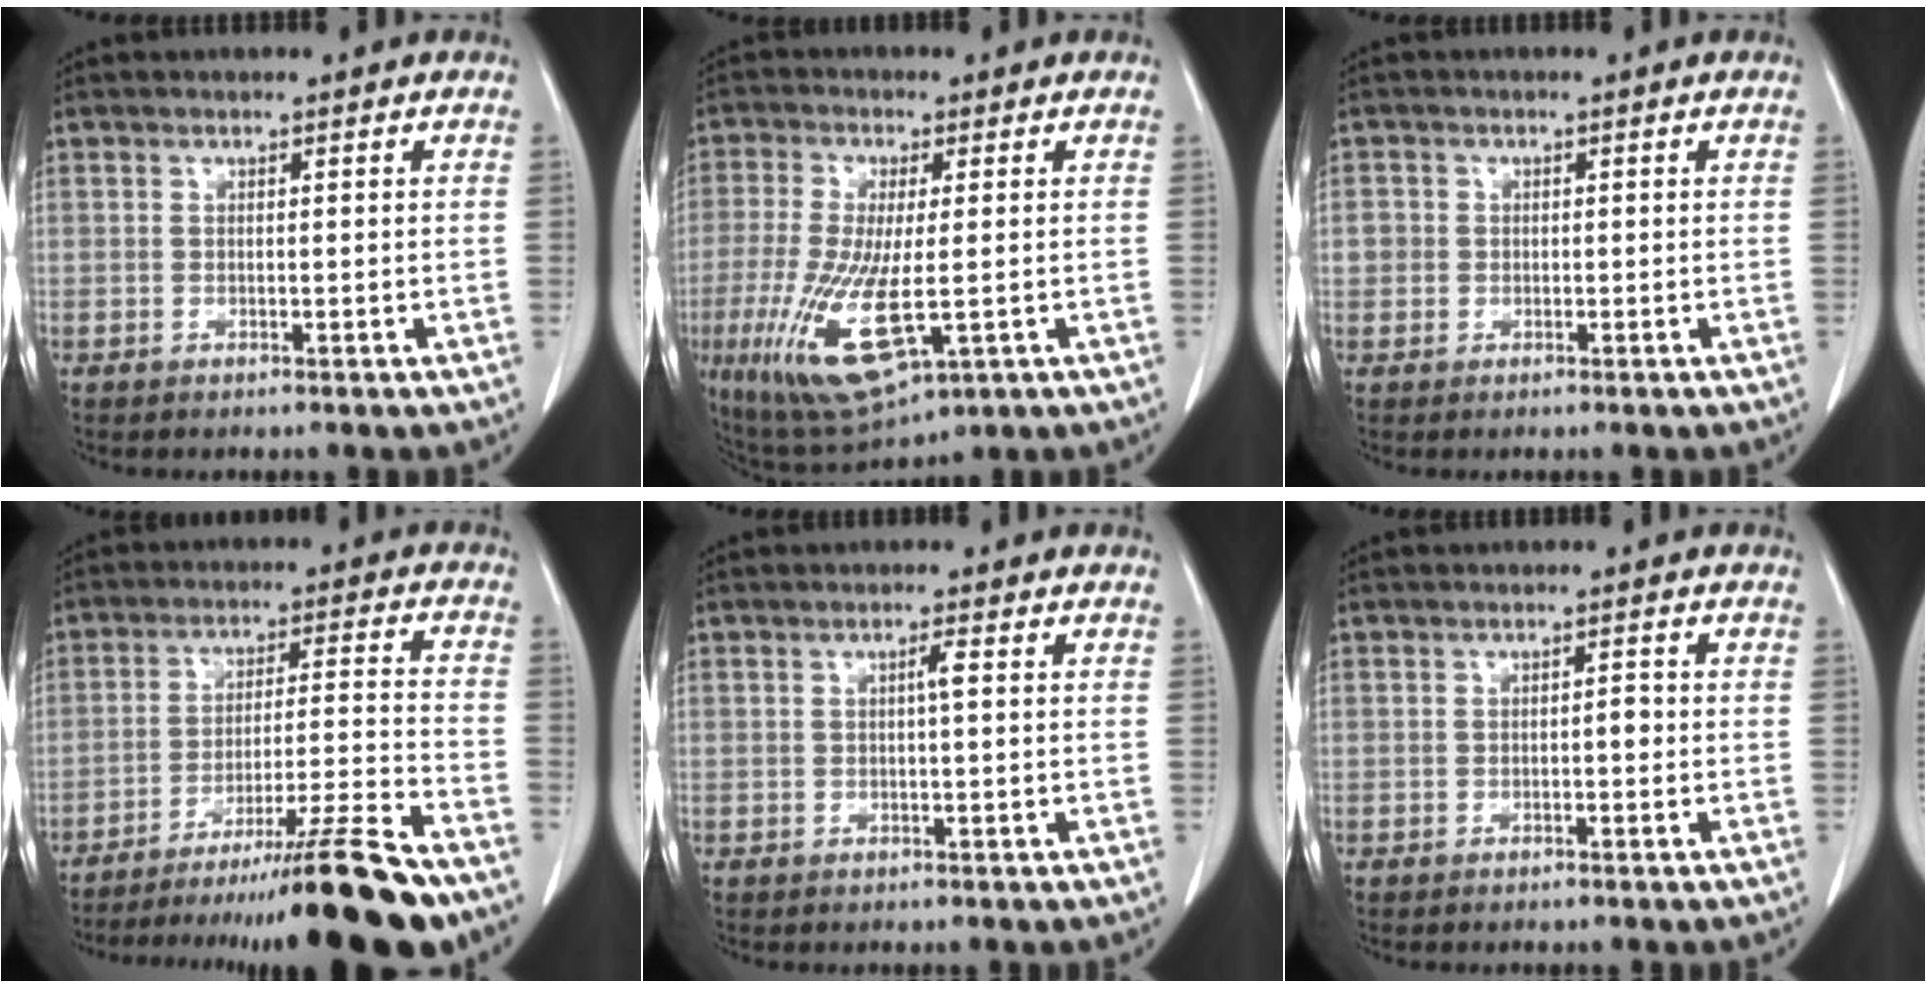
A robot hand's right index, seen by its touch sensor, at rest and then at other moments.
{"total": 13.5, "force": [-3.3, 3.7, 12.5], "torque": [-0.253, -0.033, -0.046]}
{"total": 2.2, "force": [0.0, 2.2, 0.3], "torque": [0.005, 0.007, 0.001]}
{"total": 19.4, "force": [-16.0, -1.8, 10.9], "torque": [-0.136, -0.013, -0.253]}
{"total": 1.4, "force": [0.2, 0.0, 1.4], "torque": [-0.026, 0.002, 0.002]}
{"total": 1.1, "force": [-0.3, 0.4, 1.0], "torque": [-0.012, 0.004, -0.005]}